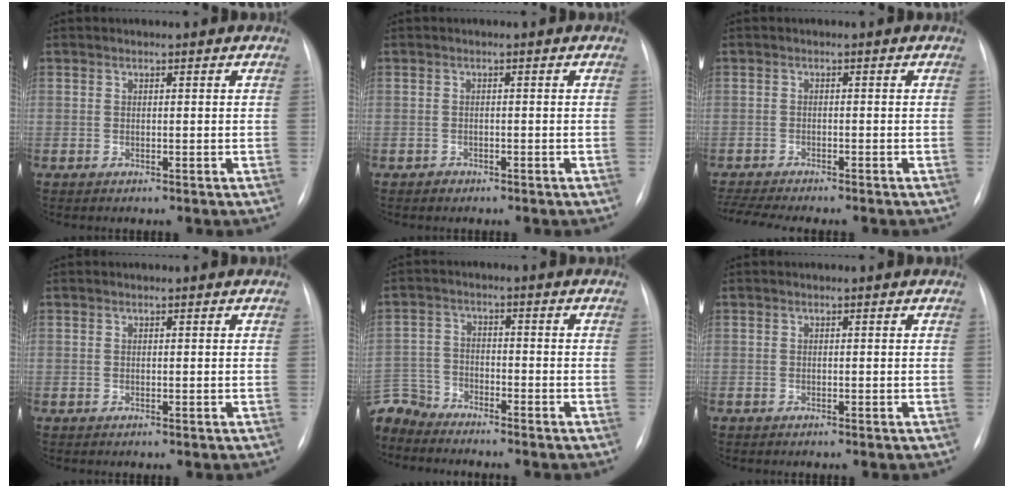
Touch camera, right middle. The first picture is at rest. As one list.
[{"total": 0.9, "force": [-0.6, 0.6, -0.1], "torque": [0.000, 0.003, -0.011]}, {"total": 8.3, "force": [-7.4, 0.7, 3.8], "torque": [-0.059, -0.005, -0.112]}, {"total": 0.0}, {"total": 7.7, "force": [-7.4, 1.9, 0.2], "torque": [-0.011, 0.001, -0.148]}, {"total": 0.0}]